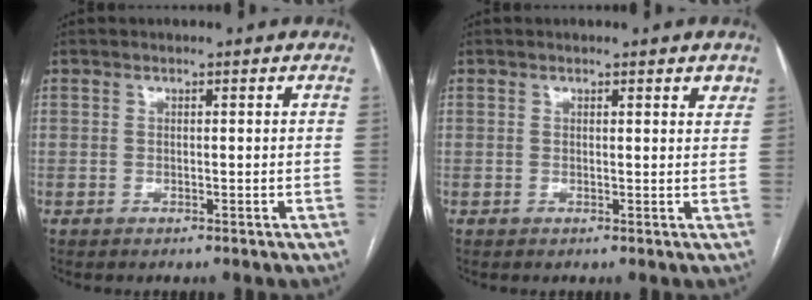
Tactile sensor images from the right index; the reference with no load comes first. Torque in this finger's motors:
{"motor_torque": [0.06, 0.04, 0.01, 0.01]}